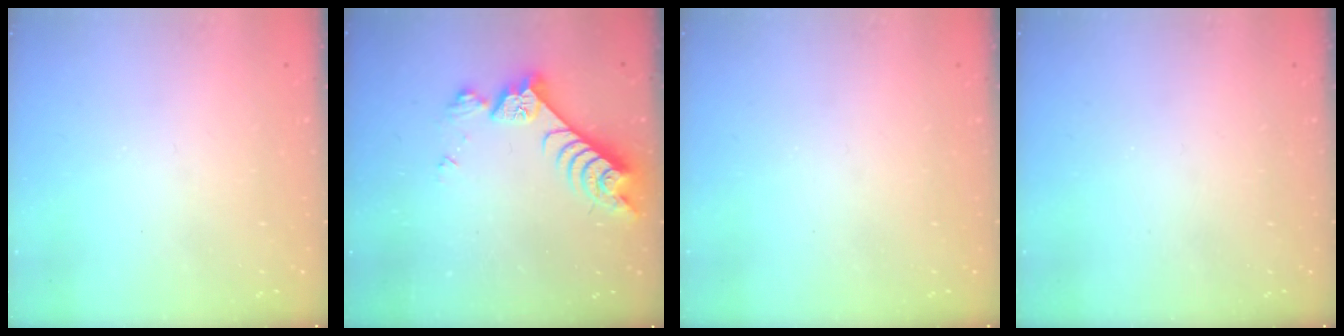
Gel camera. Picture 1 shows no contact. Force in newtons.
{"total": 7.3, "press": 7.2, "slide": 1.2}
{"total": 0.0}
{"total": 0.0}